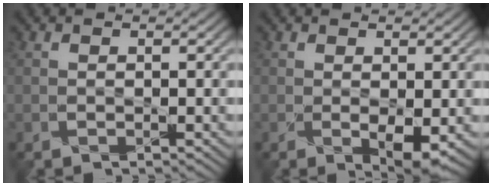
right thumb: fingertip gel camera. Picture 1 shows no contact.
{"total": 2.7, "force": [-0.1, 1.0, 2.5], "torque": [-0.047, -0.012, 0.006]}